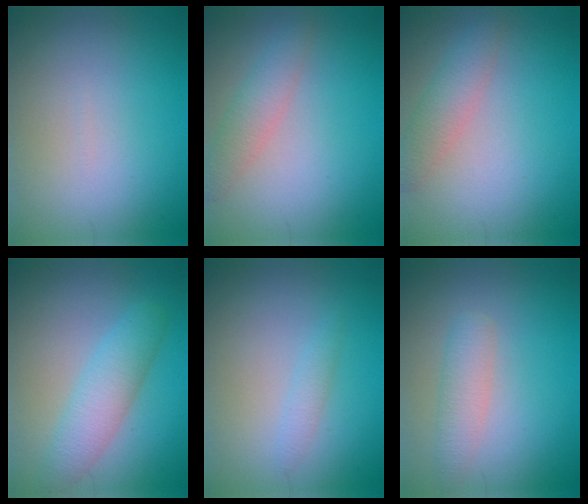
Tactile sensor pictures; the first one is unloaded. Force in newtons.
{"total": 2.6, "press": 2.6, "slide": 0.1}
{"total": 2.7, "press": 2.7, "slide": 0.0}
{"total": 4.0, "press": 4.0, "slide": 0.0}
{"total": 1.1, "press": 1.1, "slide": 0.0}
{"total": 2.6, "press": 2.6, "slide": 0.2}